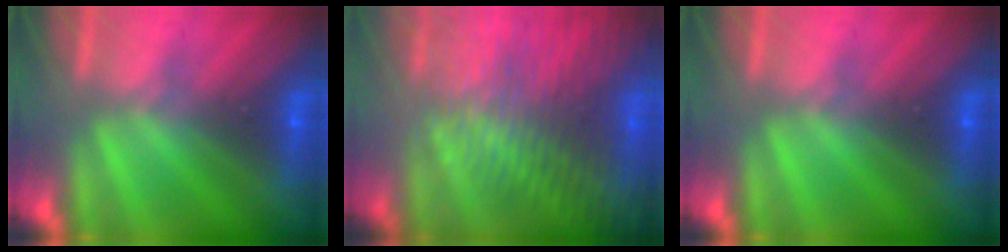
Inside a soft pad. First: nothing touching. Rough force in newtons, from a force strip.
{"total": 9.0}
{"total": 0.0}